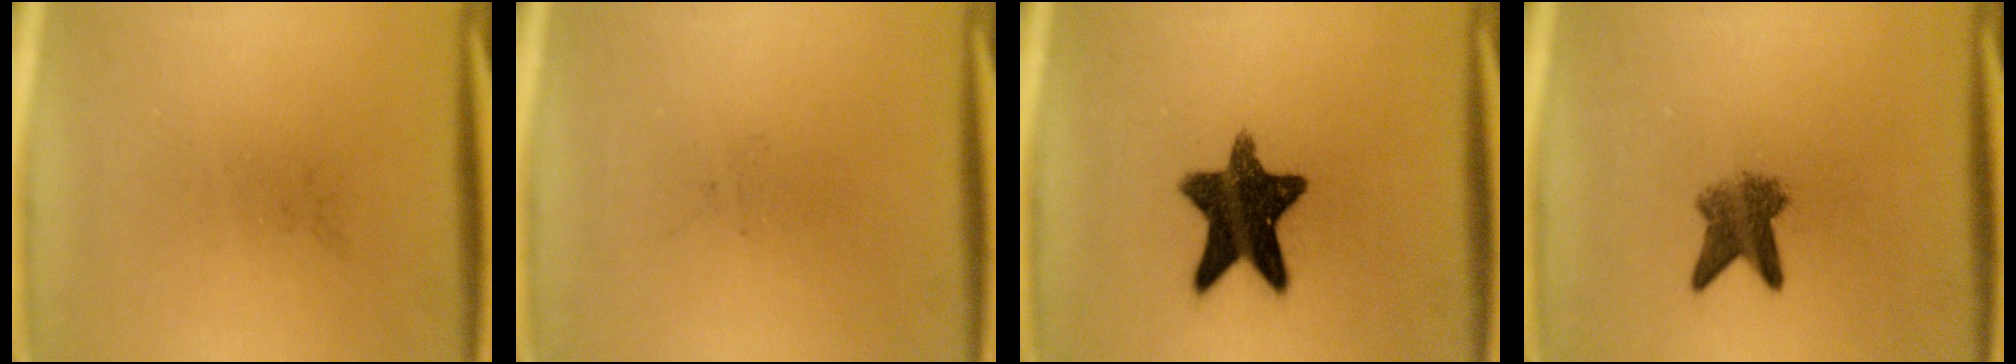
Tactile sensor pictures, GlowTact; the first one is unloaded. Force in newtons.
{"total": 0.0}
{"total": 13.3}
{"total": 4.7}